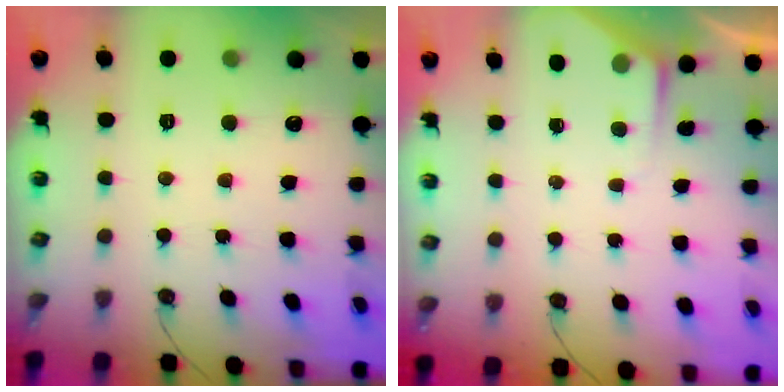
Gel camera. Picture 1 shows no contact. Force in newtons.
{"total": 3.5, "press": 3.5, "slide": 0.5}